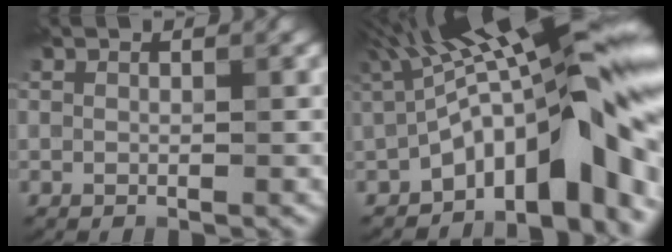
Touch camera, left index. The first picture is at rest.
{"total": 15.1, "force": [-2.2, 4.6, 14.2], "torque": [-0.172, 0.041, -0.046]}